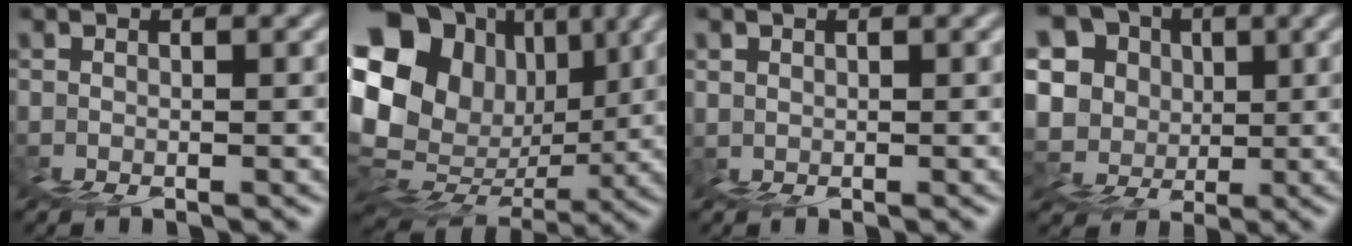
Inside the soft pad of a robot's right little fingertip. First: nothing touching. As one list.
[{"total": 16.0, "force": [5.9, 12.3, 8.4], "torque": [-0.177, 0.022, 0.134]}, {"total": 0.7, "force": [0.5, 0.5, -0.1], "torque": [0.008, 0.005, 0.011]}, {"total": 15.1, "force": [8.7, 11.3, 4.9], "torque": [-0.153, 0.057, 0.160]}]